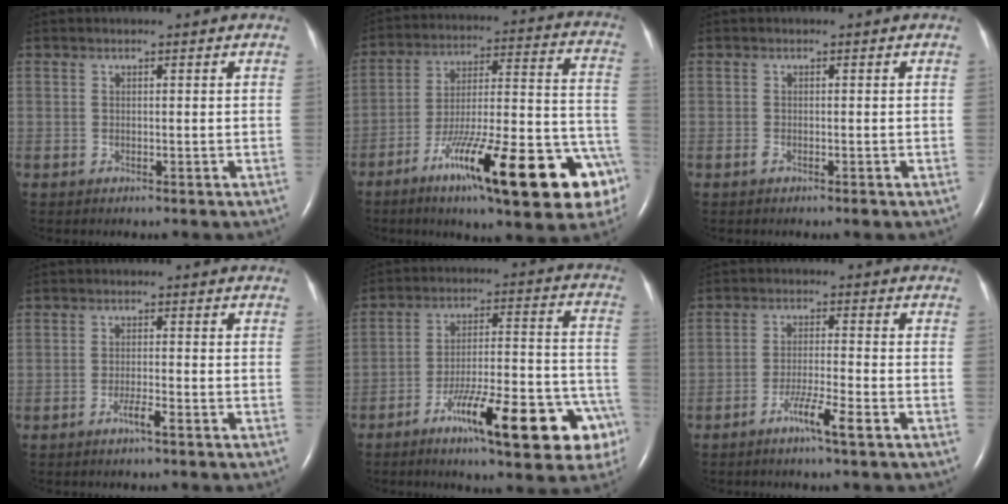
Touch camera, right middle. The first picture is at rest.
{"total": 25.2, "force": [-13.2, 3.9, 21.1], "torque": [-0.234, 0.007, -0.201]}
{"total": 1.0, "force": [-0.6, 0.1, 0.7], "torque": [-0.016, -0.003, -0.011]}
{"total": 2.2, "force": [-1.4, -0.1, 1.7], "torque": [-0.033, -0.001, -0.026]}
{"total": 19.4, "force": [-10.2, 3.5, 16.1], "torque": [-0.173, 0.025, -0.142]}
{"total": 4.9, "force": [-3.0, -0.4, 3.9], "torque": [-0.073, -0.006, -0.057]}